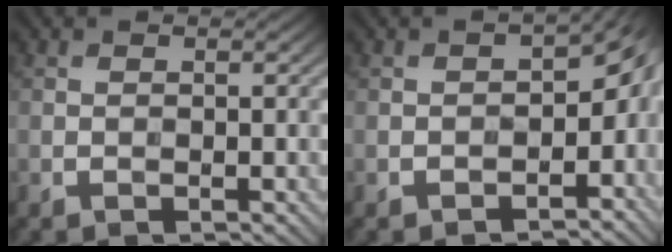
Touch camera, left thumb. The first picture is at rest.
{"total": 9.5, "force": [-3.2, 5.8, 6.9], "torque": [-0.059, -0.031, -0.038]}